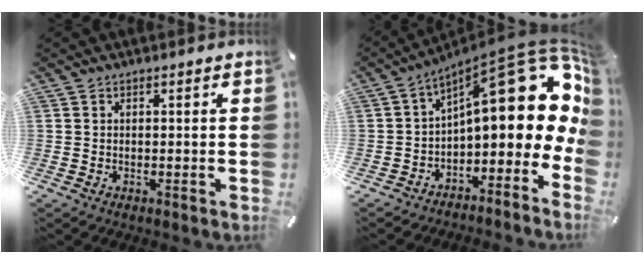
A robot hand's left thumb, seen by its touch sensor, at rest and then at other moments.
{"total": 21.8, "force": [8.3, 10.2, 17.4], "torque": [-0.212, -0.071, 0.135]}